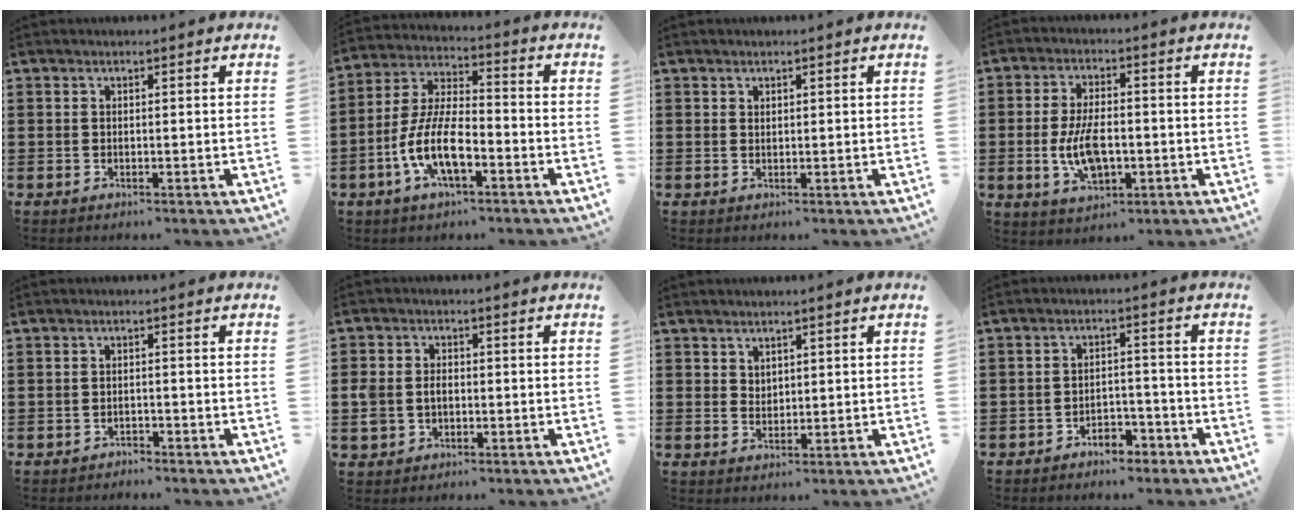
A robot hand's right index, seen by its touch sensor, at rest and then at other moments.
{"total": 9.9, "force": [-4.0, 3.7, 8.2], "torque": [-0.198, -0.010, -0.082]}
{"total": 0.7, "force": [0.6, 0.4, 0.1], "torque": [-0.003, 0.001, 0.012]}
{"total": 7.8, "force": [-1.5, 3.8, 6.6], "torque": [-0.148, -0.002, -0.031]}
{"total": 1.2, "force": [-1.2, 0.1, 0.0], "torque": [-0.005, 0.001, -0.027]}
{"total": 3.0, "force": [-0.5, 2.4, 1.7], "torque": [-0.052, 0.001, -0.016]}
{"total": 1.9, "force": [1.6, 1.0, 0.1], "torque": [-0.004, 0.003, 0.033]}
{"total": 3.5, "force": [-3.3, 1.0, 0.9], "torque": [-0.018, 0.008, -0.065]}